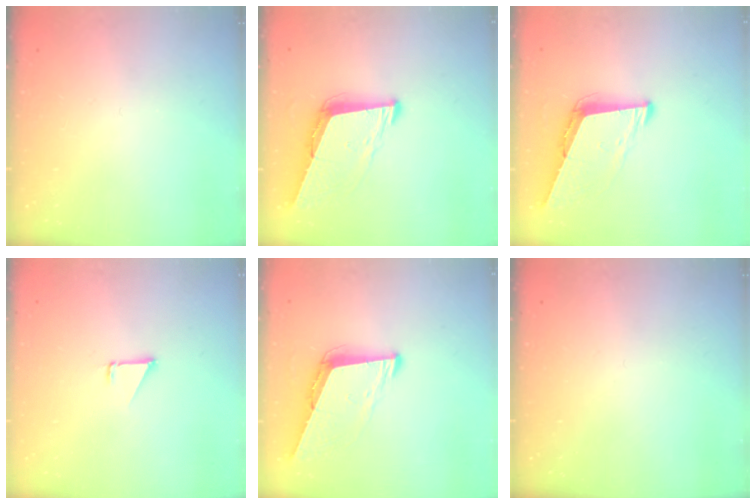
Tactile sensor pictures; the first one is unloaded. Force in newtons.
{"total": 9.1, "press": 8.3, "slide": 3.7}
{"total": 8.3, "press": 7.8, "slide": 3.1}
{"total": 1.5, "press": 1.5, "slide": 0.1}
{"total": 8.3, "press": 7.8, "slide": 3.1}
{"total": 0.0}